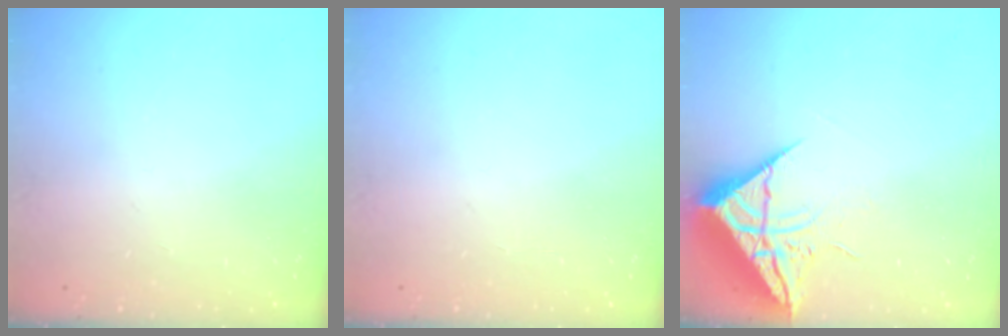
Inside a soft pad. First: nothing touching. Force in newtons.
{"total": 0.0}
{"total": 10.4, "press": 10.4, "slide": 0.8}